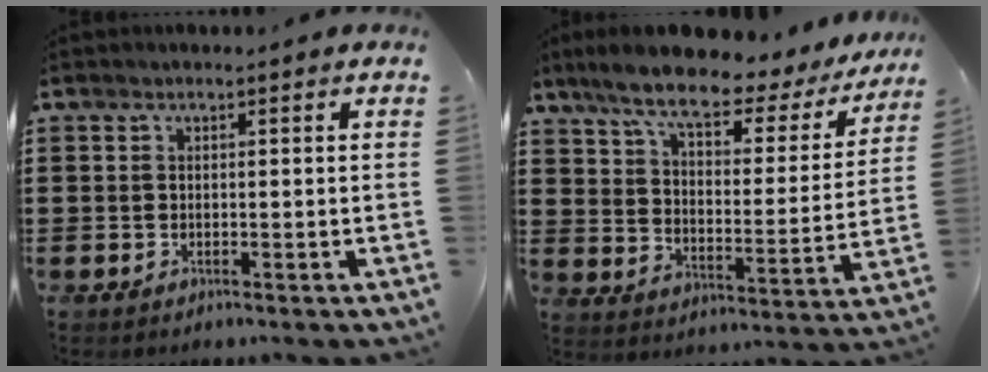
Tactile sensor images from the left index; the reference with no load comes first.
{"total": 8.9, "force": [7.0, 1.7, 5.2], "torque": [-0.122, -0.037, 0.113]}